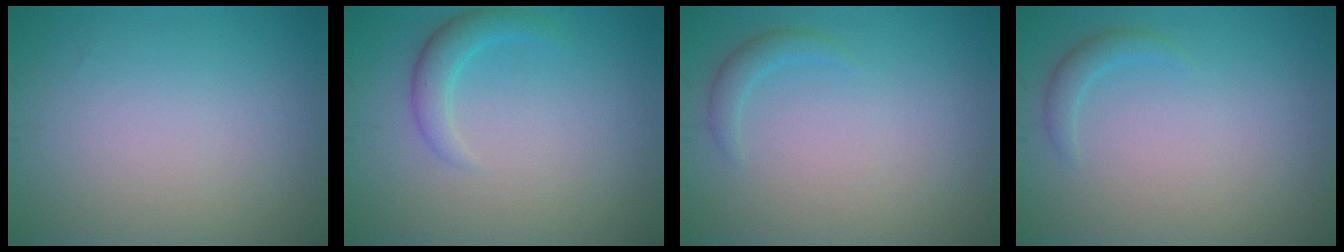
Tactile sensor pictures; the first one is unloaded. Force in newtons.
{"total": 2.2, "press": 2.2, "slide": 0.2}
{"total": 1.3, "press": 1.3, "slide": 0.2}
{"total": 1.3, "press": 1.3, "slide": 0.2}